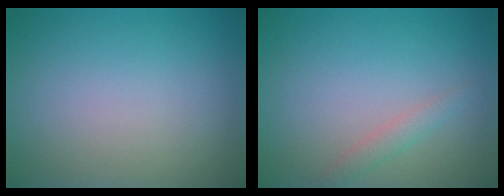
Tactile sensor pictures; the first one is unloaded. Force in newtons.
{"total": 1.3, "press": 1.3, "slide": 0.2}